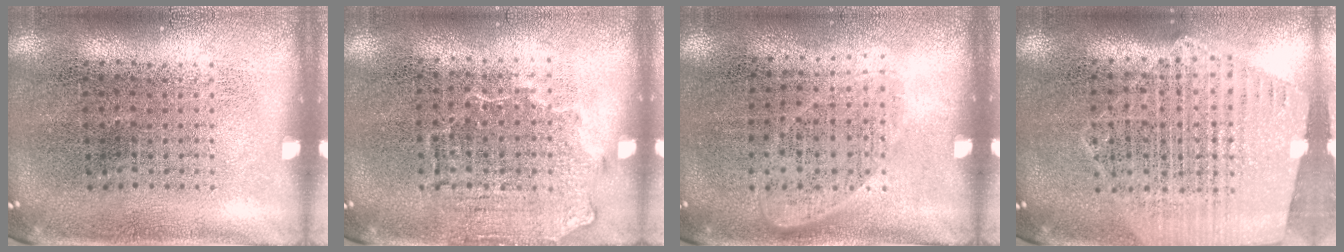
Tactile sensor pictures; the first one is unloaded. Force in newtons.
{"total": 1.5, "press": 1.2, "slide": 0.8}
{"total": 1.2, "press": 1.0, "slide": 0.6}
{"total": 1.2, "press": 1.2, "slide": 0.1}